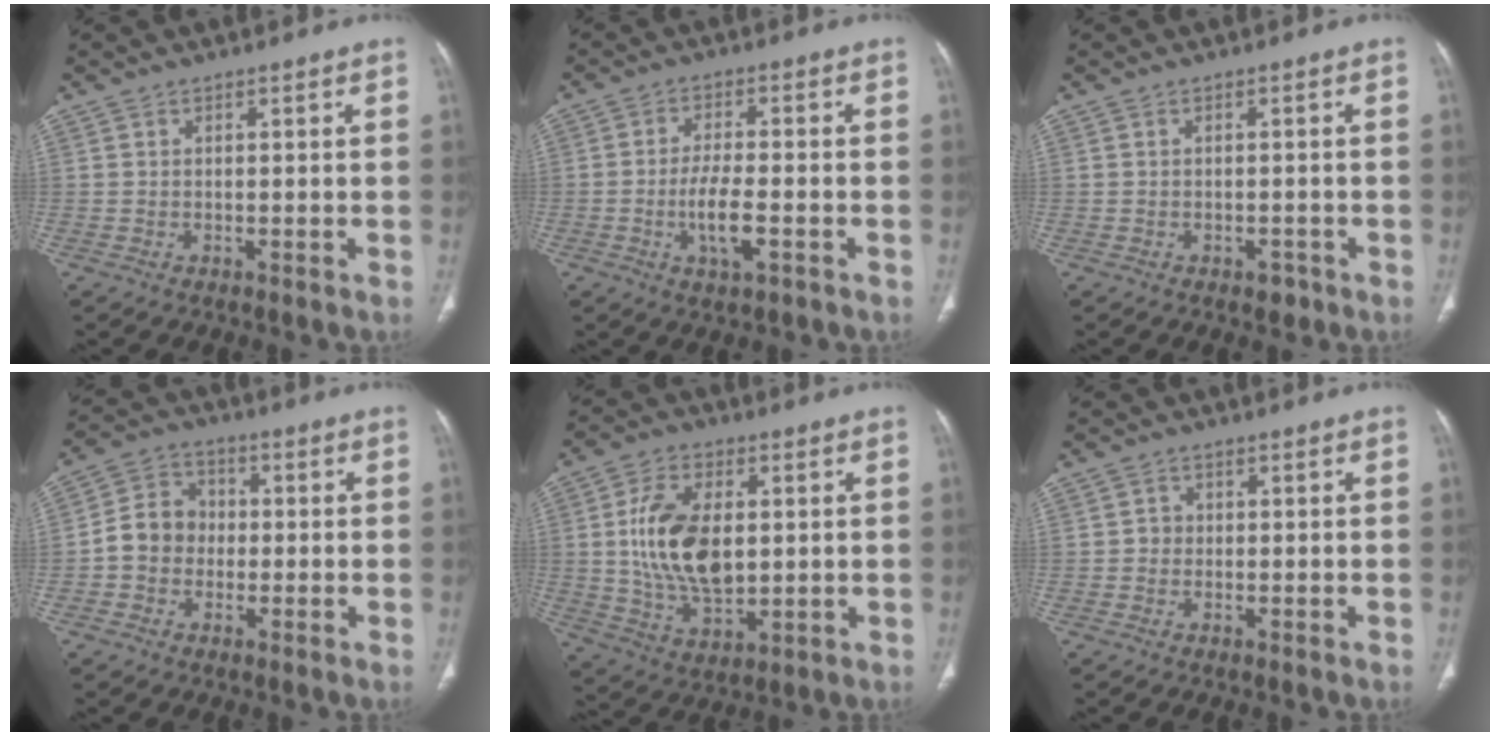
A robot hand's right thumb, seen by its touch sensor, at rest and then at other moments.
{"total": 6.7, "force": [-2.2, 2.4, 5.9], "torque": [-0.111, 0.006, -0.040]}
{"total": 1.8, "force": [-1.1, 1.1, 1.0], "torque": [-0.006, 0.002, -0.011]}
{"total": 8.1, "force": [-0.9, 7.1, 3.8], "torque": [-0.045, 0.029, -0.031]}
{"total": 15.3, "force": [1.6, 9.1, 12.2], "torque": [-0.212, -0.008, 0.036]}
{"total": 1.6, "force": [-0.2, 1.5, 0.5], "torque": [0.002, 0.006, -0.007]}